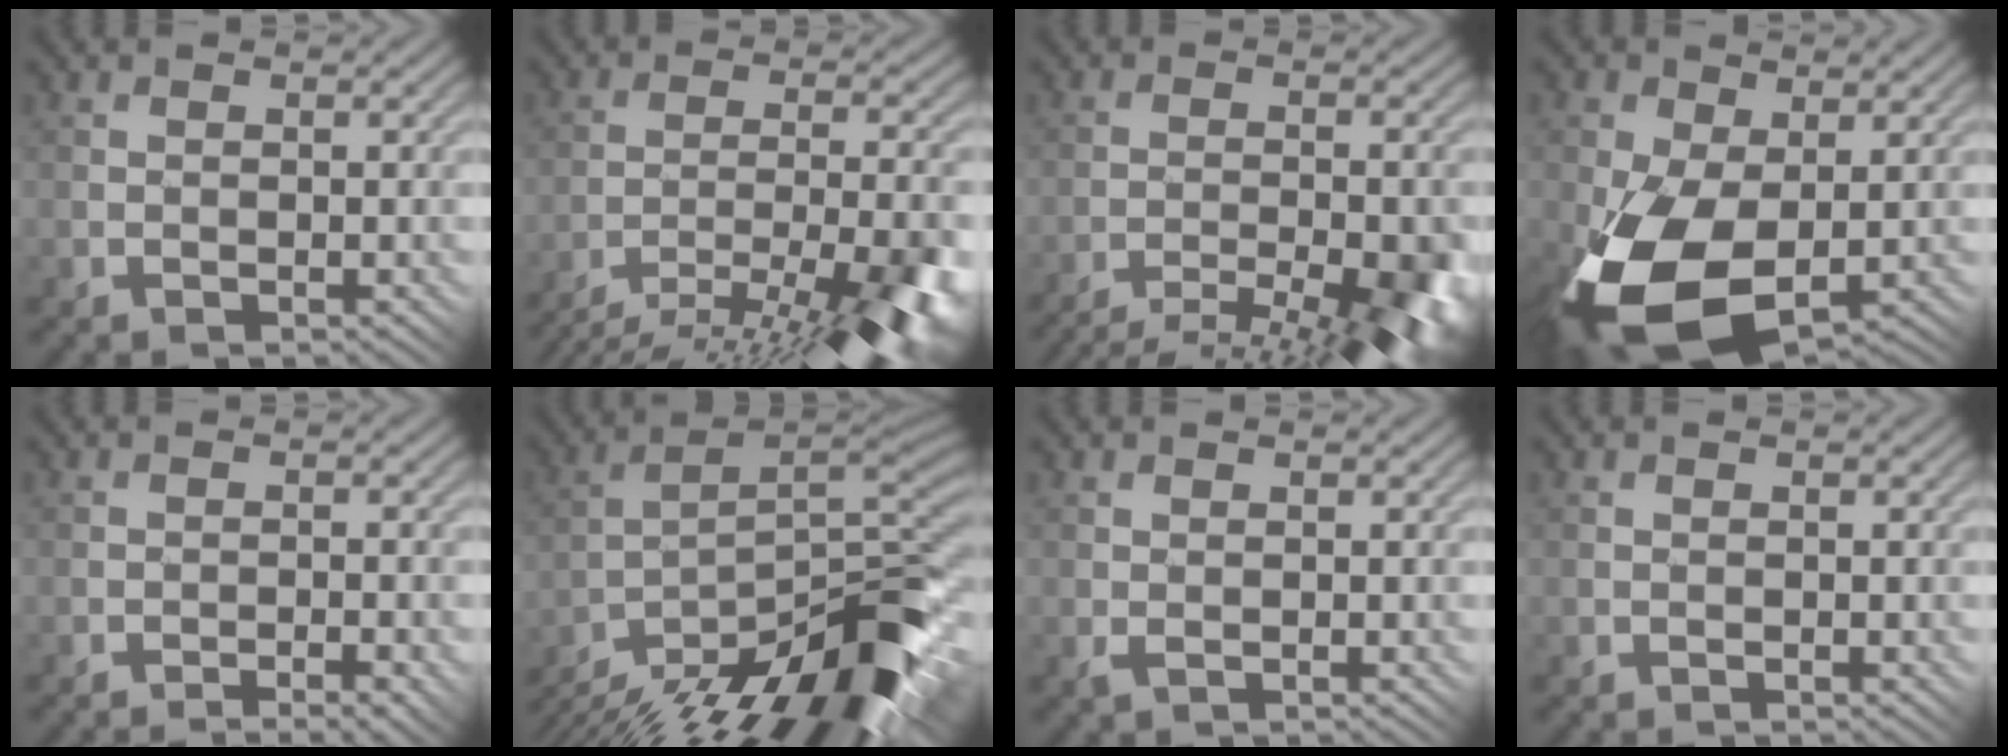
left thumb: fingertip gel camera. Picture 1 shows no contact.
{"total": 15.8, "force": [-12.5, 2.6, 9.2], "torque": [-0.147, -0.012, -0.189]}
{"total": 10.4, "force": [-8.3, 1.7, 6.0], "torque": [-0.097, -0.003, -0.113]}
{"total": 12.9, "force": [-3.0, 7.3, 10.2], "torque": [-0.239, -0.034, -0.047]}
{"total": 2.9, "force": [-2.2, 0.8, 1.8], "torque": [-0.021, 0.008, -0.027]}
{"total": 15.8, "force": [-11.7, 3.3, 10.1], "torque": [-0.180, 0.004, -0.202]}
{"total": 0.8, "force": [-0.2, 0.6, 0.5], "torque": [-0.014, -0.003, -0.003]}
{"total": 0.0}